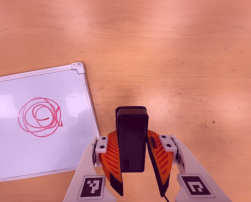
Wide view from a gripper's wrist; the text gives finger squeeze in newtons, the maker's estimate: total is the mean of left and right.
{"total": 7.2, "left": 5.5, "right": 9.0}